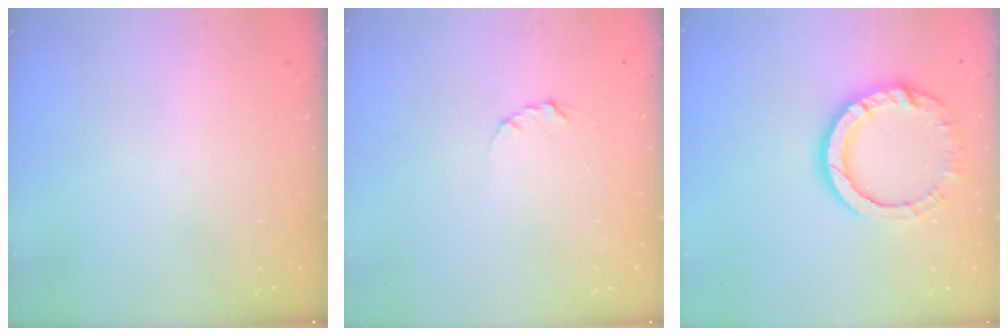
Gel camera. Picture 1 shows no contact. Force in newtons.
{"total": 2.3, "press": 2.3, "slide": 0.4}
{"total": 11.5, "press": 11.5, "slide": 1.0}